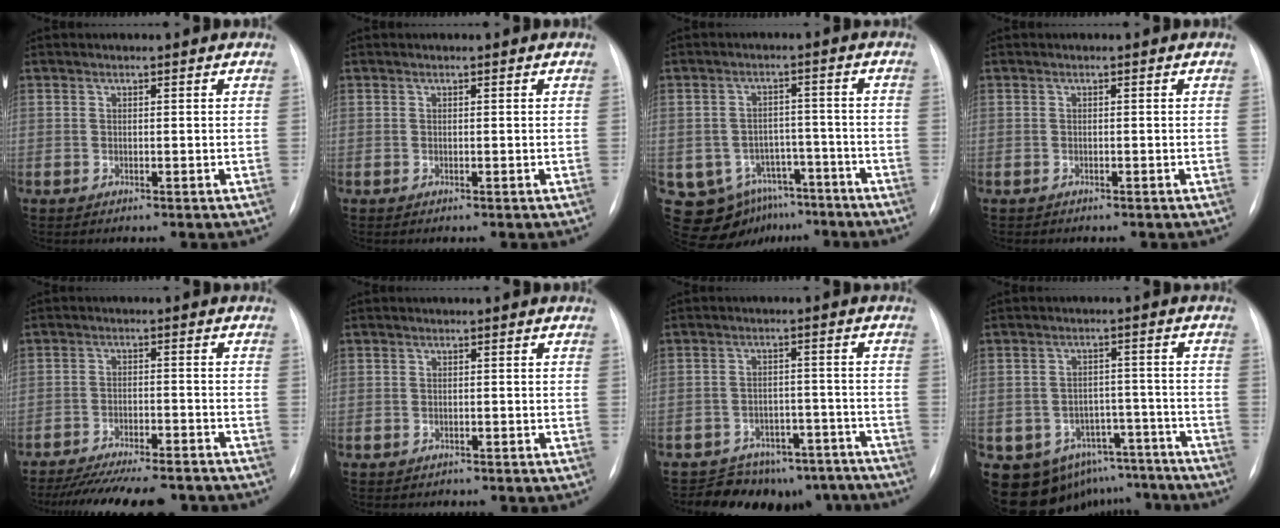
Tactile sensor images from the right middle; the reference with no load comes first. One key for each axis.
{"total": 0.0}
{"total": 9.9, "fx": -5.9, "fy": 7.5, "fz": 2.4, "tx": -0.035, "ty": 0.027, "tz": -0.078}
{"total": 0.5, "fx": -0.4, "fy": 0.3, "fz": 0.0, "tx": -0.010, "ty": 0.001, "tz": -0.009}
{"total": 16.3, "fx": -14.6, "fy": 2.9, "fz": 6.6, "tx": -0.119, "ty": -0.013, "tz": -0.203}
{"total": 1.2, "fx": -0.7, "fy": 0.9, "fz": -0.1, "tx": -0.009, "ty": 0.004, "tz": -0.011}
{"total": 14.0, "fx": -12.2, "fy": 6.7, "fz": 1.9, "tx": -0.003, "ty": 0.036, "tz": -0.143}
{"total": 12.7, "fx": -9.6, "fy": 8.1, "fz": 2.1, "tx": -0.023, "ty": 0.048, "tz": -0.115}